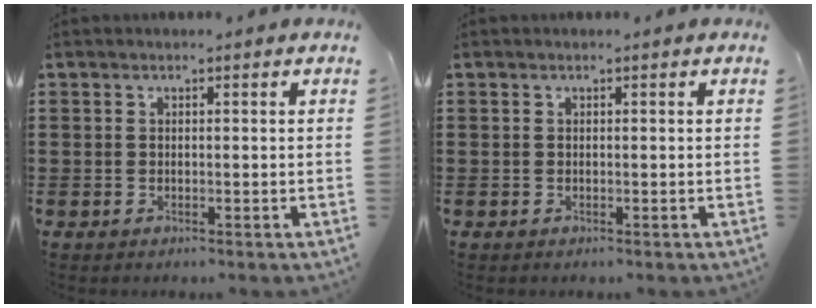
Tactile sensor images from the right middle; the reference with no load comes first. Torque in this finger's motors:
{"motor_torque": [-1.00, -1.03, 0.01, -0.01]}